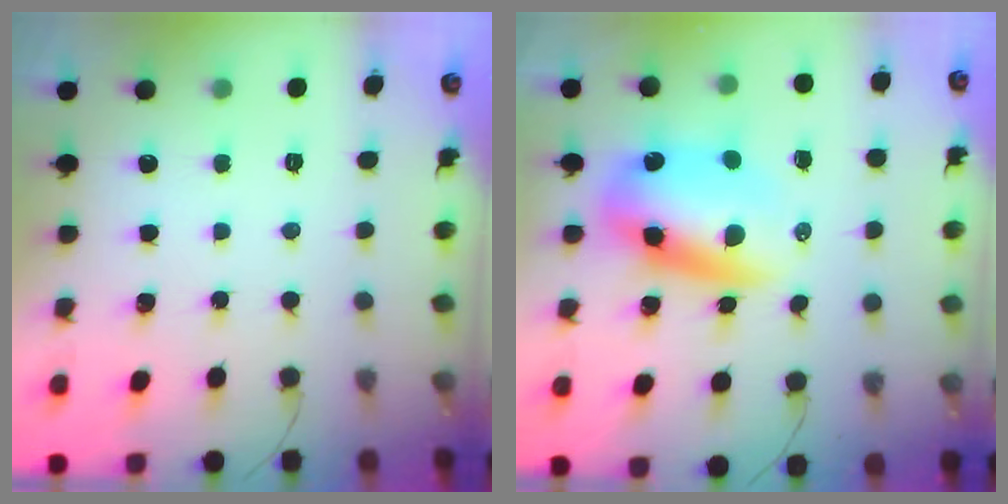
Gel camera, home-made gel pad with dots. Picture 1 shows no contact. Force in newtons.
{"total": 11.8, "press": 11.4, "slide": 3.1}